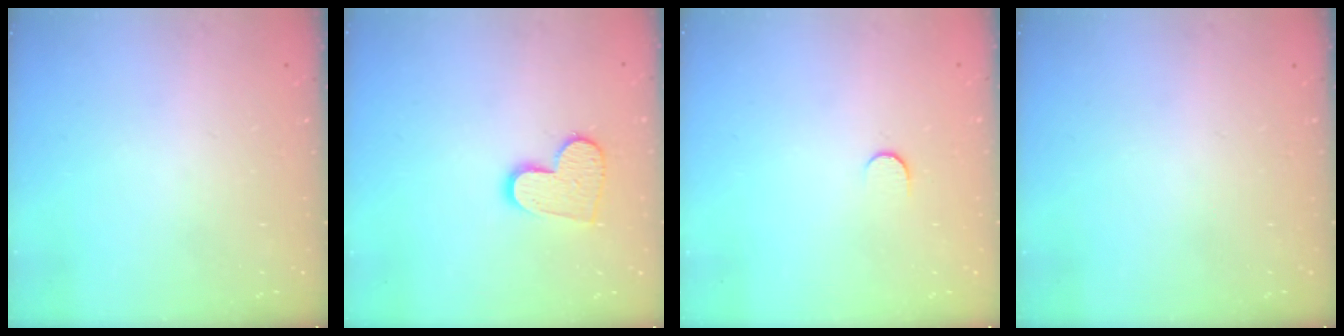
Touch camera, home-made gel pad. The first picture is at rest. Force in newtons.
{"total": 11.4, "press": 11.4, "slide": 0.9}
{"total": 4.8, "press": 4.8, "slide": 0.5}
{"total": 0.0}